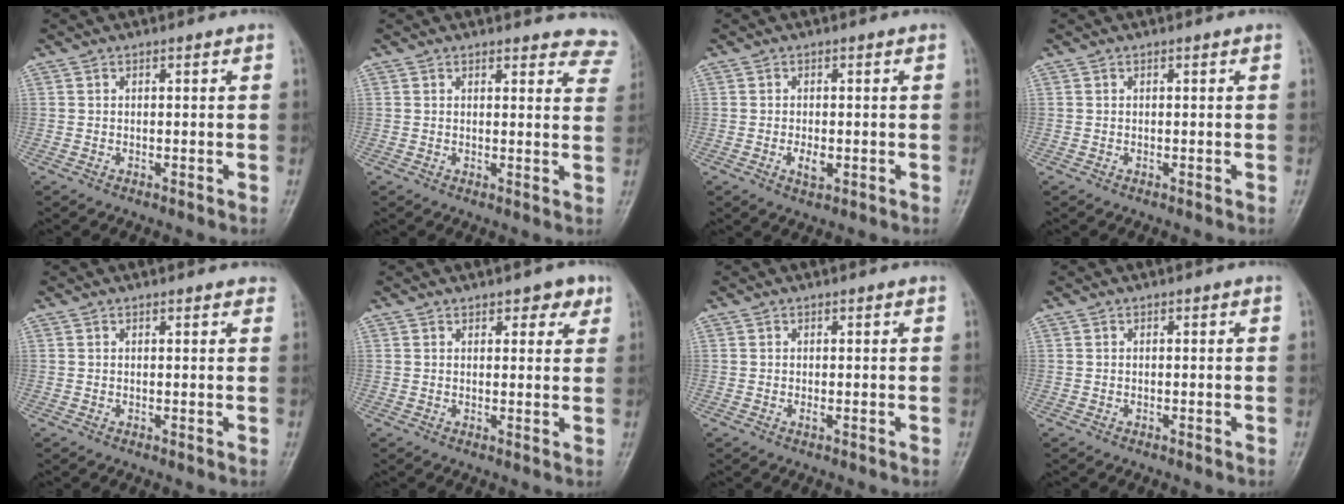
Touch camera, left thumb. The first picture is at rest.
{"total": 9.3, "force": [8.8, 2.7, 1.0], "torque": [0.042, -0.048, 0.064]}
{"total": 2.6, "force": [-0.4, 1.2, 2.2], "torque": [-0.036, -0.003, -0.003]}
{"total": 0.0}
{"total": 2.0, "force": [1.7, 0.6, 0.9], "torque": [-0.001, -0.001, 0.014]}
{"total": 3.9, "force": [2.5, 2.0, 2.3], "torque": [-0.006, -0.010, 0.029]}
{"total": 0.7, "force": [0.2, 0.1, 0.7], "torque": [-0.018, 0.003, 0.003]}
{"total": 0.0}